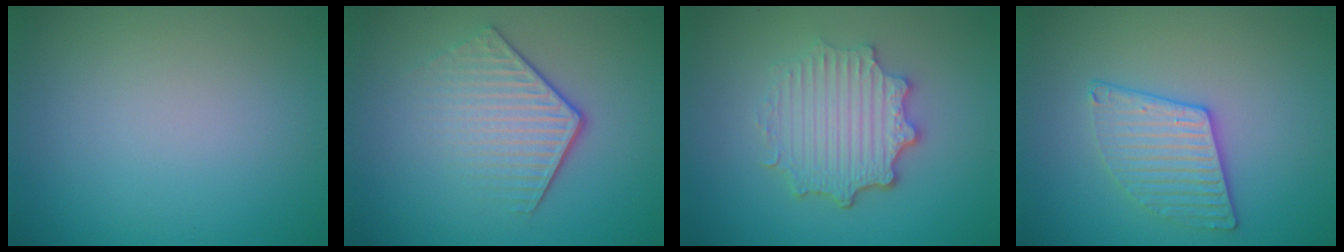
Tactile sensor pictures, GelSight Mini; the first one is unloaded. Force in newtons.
{"total": 4.4, "press": 2.9, "slide": 3.3}
{"total": 5.0, "press": 3.9, "slide": 3.2}
{"total": 3.1, "press": 3.0, "slide": 0.8}